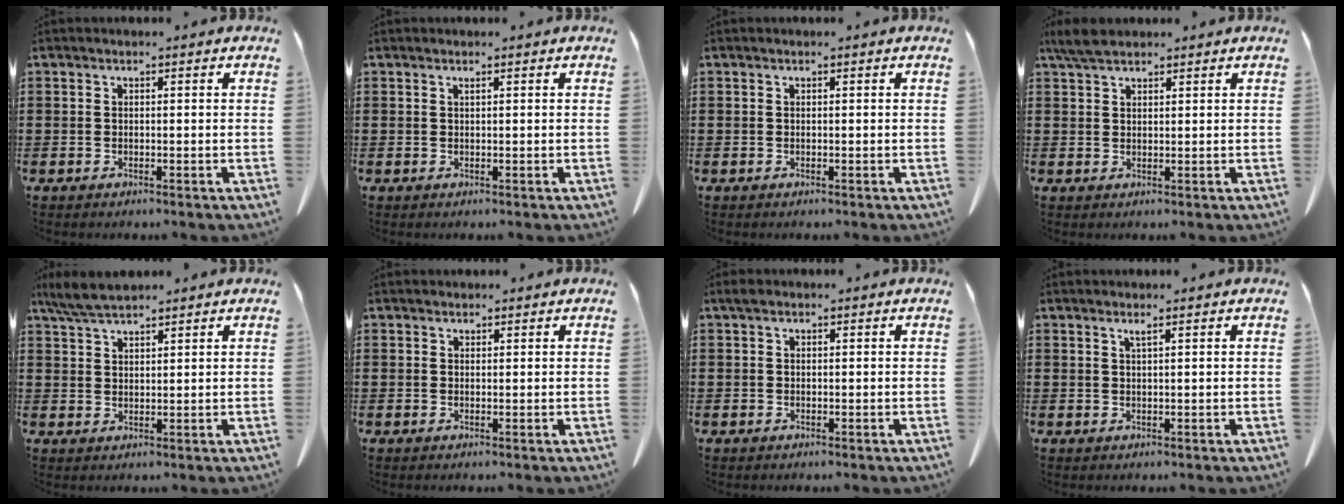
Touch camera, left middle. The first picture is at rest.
{"total": 0.6, "force": [0.4, -0.1, 0.4], "torque": [-0.008, -0.003, 0.010]}
{"total": 0.0}
{"total": 3.6, "force": [2.9, 1.3, 1.7], "torque": [-0.042, 0.000, 0.056]}
{"total": 4.7, "force": [4.0, 0.9, 2.3], "torque": [-0.055, -0.007, 0.077]}
{"total": 0.9, "force": [0.9, 0.3, 0.0], "torque": [-0.003, -0.002, 0.019]}
{"total": 0.9, "force": [0.4, 0.7, 0.5], "torque": [-0.012, 0.003, 0.008]}
{"total": 1.0, "force": [0.7, -0.2, 0.7], "torque": [-0.014, -0.005, 0.015]}